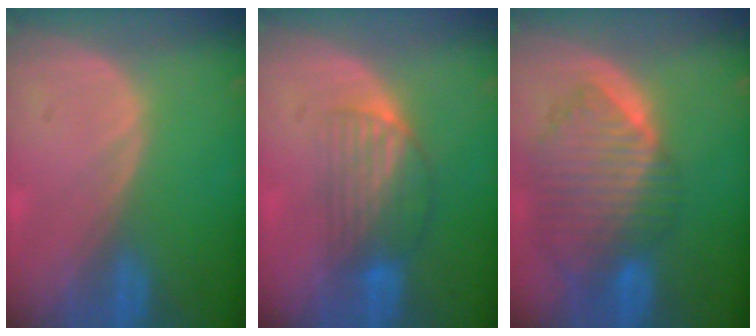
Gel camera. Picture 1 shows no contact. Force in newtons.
{"total": 6.6, "press": 5.7, "slide": 3.4}
{"total": 10.1, "press": 8.8, "slide": 5.1}